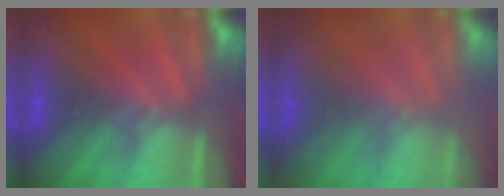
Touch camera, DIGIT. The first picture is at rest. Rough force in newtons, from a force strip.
{"total": 1.7}